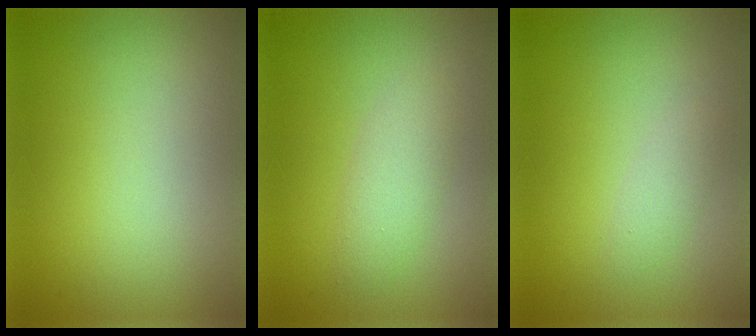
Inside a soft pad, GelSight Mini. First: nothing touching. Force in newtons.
{"total": 2.3, "press": 2.3, "slide": 0.1}
{"total": 1.1, "press": 1.1, "slide": 0.1}